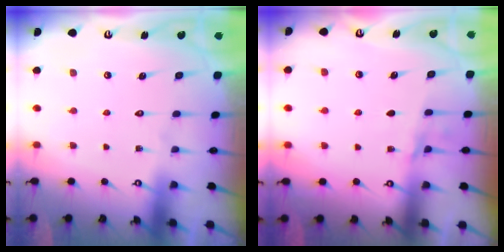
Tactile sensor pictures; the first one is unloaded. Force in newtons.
{"total": 4.0, "press": 3.8, "slide": 1.1}